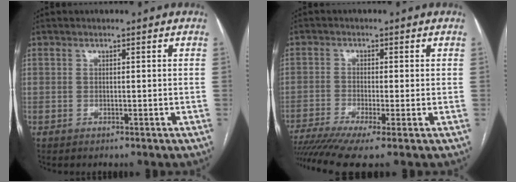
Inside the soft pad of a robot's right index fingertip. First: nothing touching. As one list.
[{"total": 10.5, "force": [-7.5, 0.4, 7.3], "torque": [-0.128, -0.013, -0.126]}]